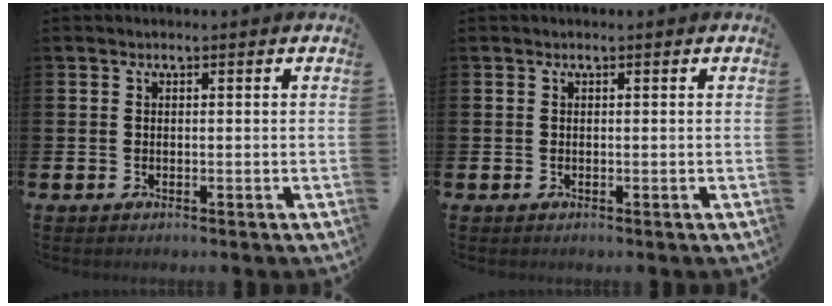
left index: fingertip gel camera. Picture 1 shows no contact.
{"total": 0.0}